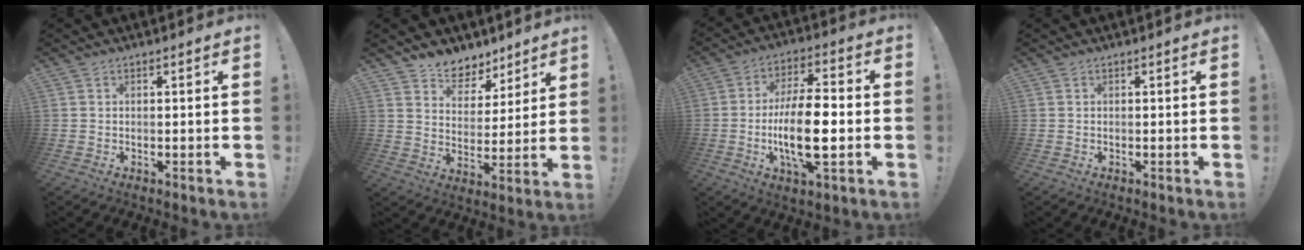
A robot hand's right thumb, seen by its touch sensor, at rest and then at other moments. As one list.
[{"total": 8.1, "force": [6.1, 5.1, 1.3], "torque": [-0.027, -0.048, 0.122]}, {"total": 15.4, "force": [-2.6, 5.5, 14.1], "torque": [-0.262, 0.003, -0.049]}, {"total": 0.0}]